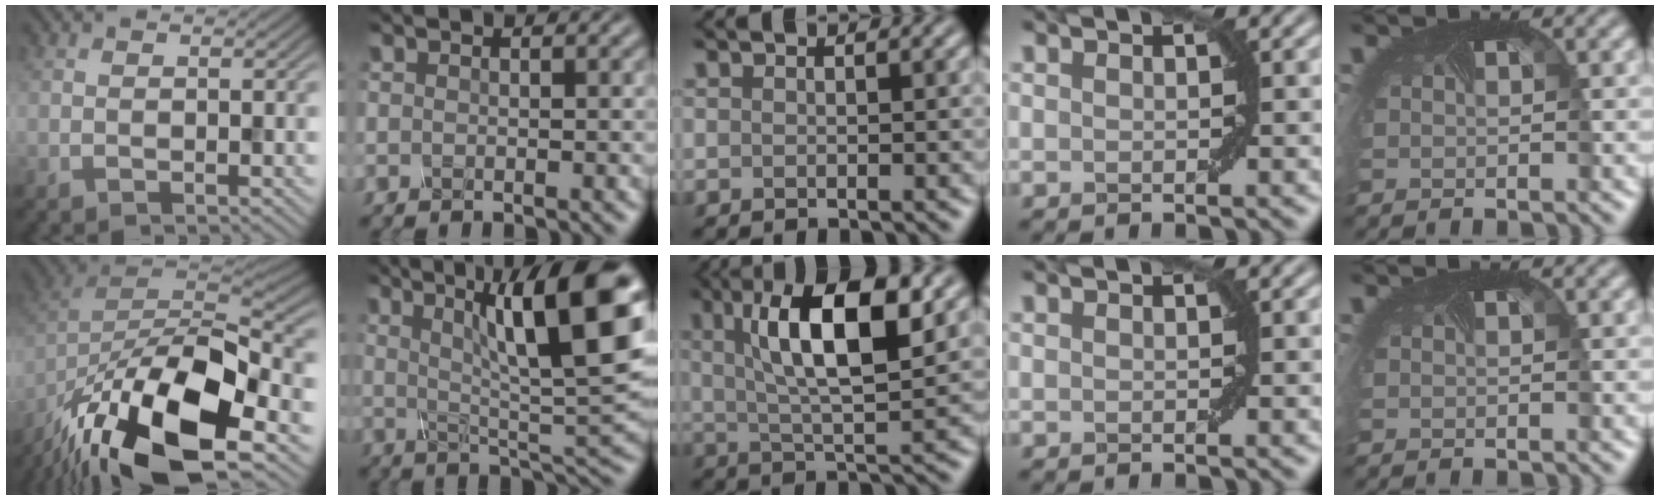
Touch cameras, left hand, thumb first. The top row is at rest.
{"thumb": {"total": 19.8, "force": [-11.8, 8.1, 13.7], "torque": [-0.267, -0.019, -0.206]}, "index": {"total": 12.3, "force": [3.8, 2.5, 11.4], "torque": [-0.158, 0.017, 0.075]}, "middle": {"total": 8.9, "force": [2.4, 2.5, 8.3], "torque": [-0.136, 0.010, 0.047]}}